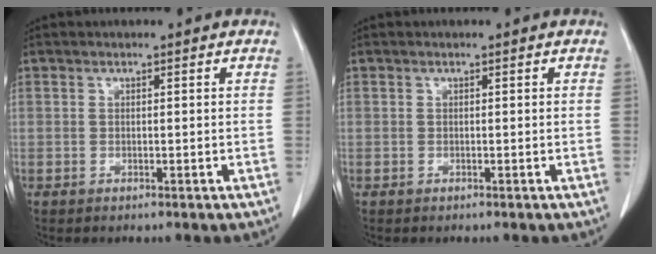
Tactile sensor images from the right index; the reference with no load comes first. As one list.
[{"total": 0.0}]